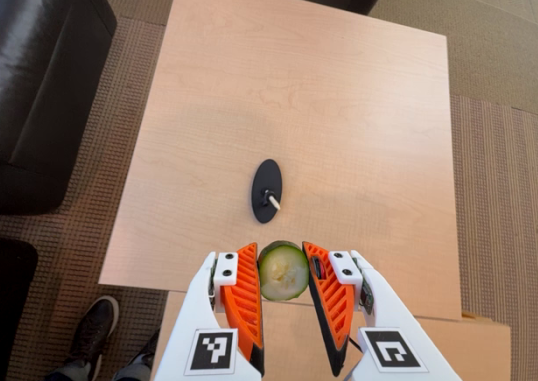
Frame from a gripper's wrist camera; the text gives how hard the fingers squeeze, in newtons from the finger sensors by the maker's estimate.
{"total": 9.9, "left": 10.4, "right": 9.4}